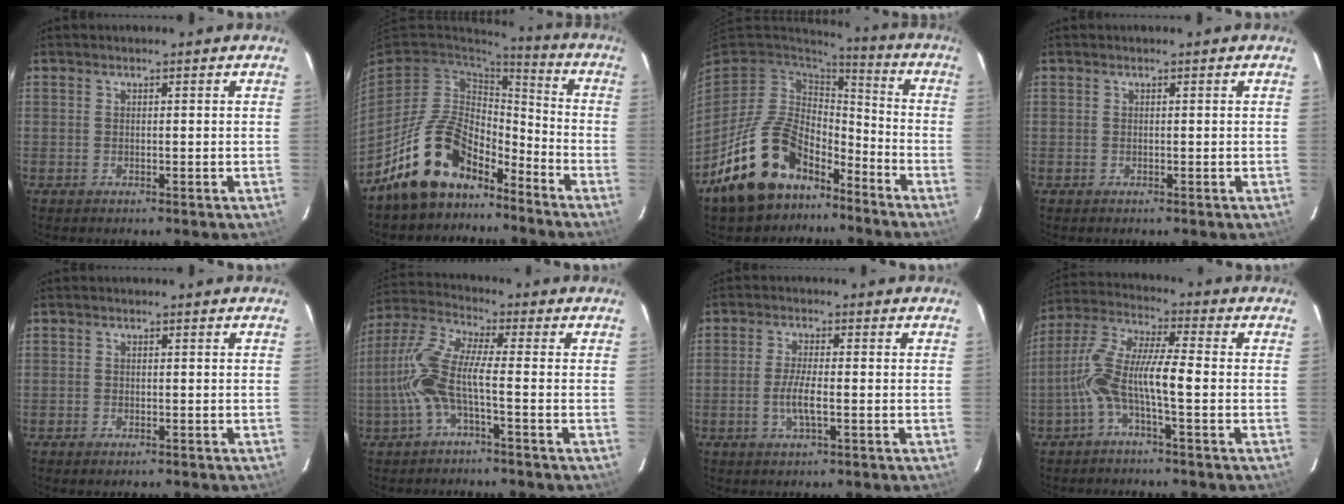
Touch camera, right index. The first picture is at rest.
{"total": 15.5, "force": [-11.3, 7.7, 7.2], "torque": [-0.159, 0.024, -0.191]}
{"total": 18.9, "force": [-12.2, 11.0, 9.3], "torque": [-0.200, 0.013, -0.188]}
{"total": 0.0}
{"total": 1.1, "force": [-0.8, 0.6, 0.5], "torque": [-0.008, -0.001, -0.013]}
{"total": 9.1, "force": [-2.6, 1.6, 8.6], "torque": [-0.202, 0.010, -0.053]}
{"total": 4.4, "force": [-1.3, 0.6, 4.1], "torque": [-0.082, -0.005, -0.025]}
{"total": 9.6, "force": [-2.8, 1.0, 9.1], "torque": [-0.193, 0.014, -0.058]}